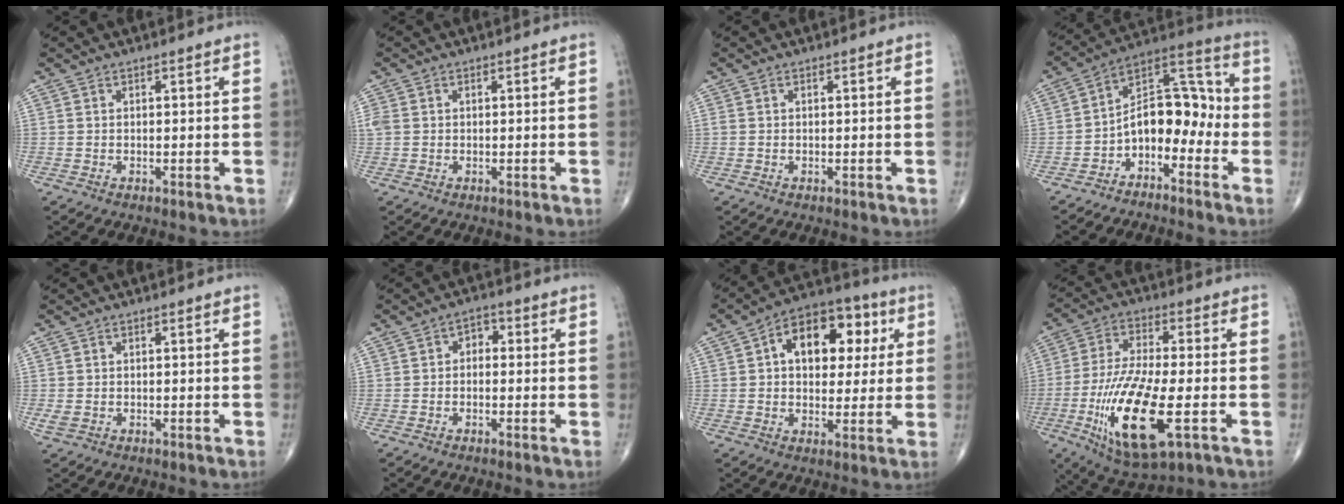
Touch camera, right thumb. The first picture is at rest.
{"total": 2.3, "force": [0.3, 1.8, 1.3], "torque": [-0.043, 0.011, 0.010]}
{"total": 0.6, "force": [0.2, 0.4, 0.5], "torque": [-0.013, 0.011, 0.007]}
{"total": 11.9, "force": [-4.1, 7.3, 8.5], "torque": [-0.103, 0.082, -0.080]}
{"total": 1.8, "force": [-0.5, 1.3, 1.0], "torque": [-0.027, 0.001, -0.006]}
{"total": 2.9, "force": [-0.1, 2.1, 1.9], "torque": [-0.008, 0.011, -0.014]}
{"total": 15.4, "force": [3.9, 9.8, 11.2], "torque": [-0.124, 0.017, 0.053]}
{"total": 19.0, "force": [-5.6, 5.9, 17.2], "torque": [-0.353, -0.002, -0.089]}